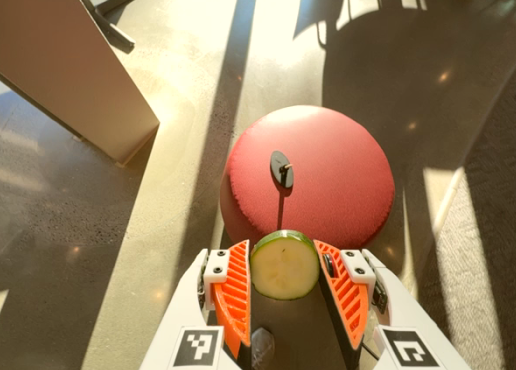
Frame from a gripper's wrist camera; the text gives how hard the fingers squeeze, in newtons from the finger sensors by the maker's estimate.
{"total": 9.3, "left": 9.2, "right": 9.4}